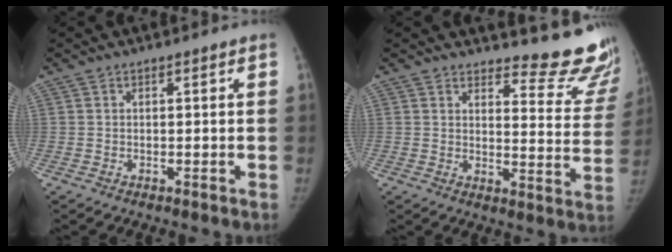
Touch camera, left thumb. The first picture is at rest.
{"total": 15.8, "force": [14.4, 3.9, 5.2], "torque": [-0.018, -0.159, 0.152]}